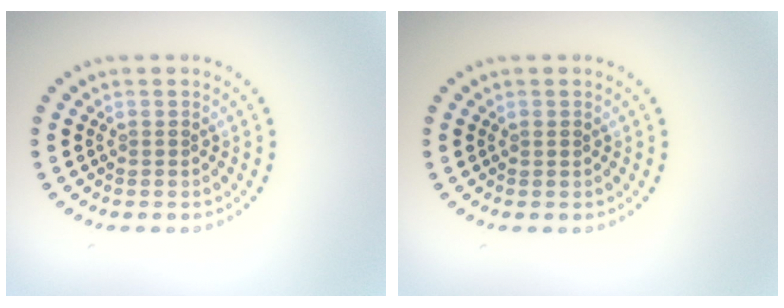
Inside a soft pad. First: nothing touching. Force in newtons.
{"total": 0.6, "press": 0.6, "slide": 0.1}